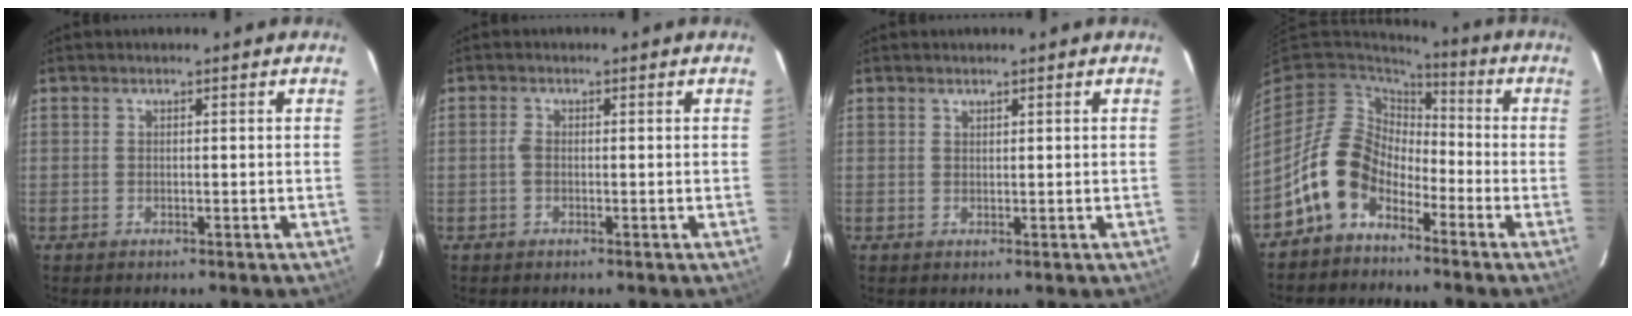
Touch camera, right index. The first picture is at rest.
{"total": 2.0, "force": [-0.5, 0.9, 1.7], "torque": [-0.043, 0.005, -0.011]}
{"total": 0.6, "force": [0.5, 0.2, 0.0], "torque": [0.000, 0.000, 0.010]}
{"total": 11.7, "force": [-6.6, 7.9, 5.6], "torque": [-0.117, 0.026, -0.127]}